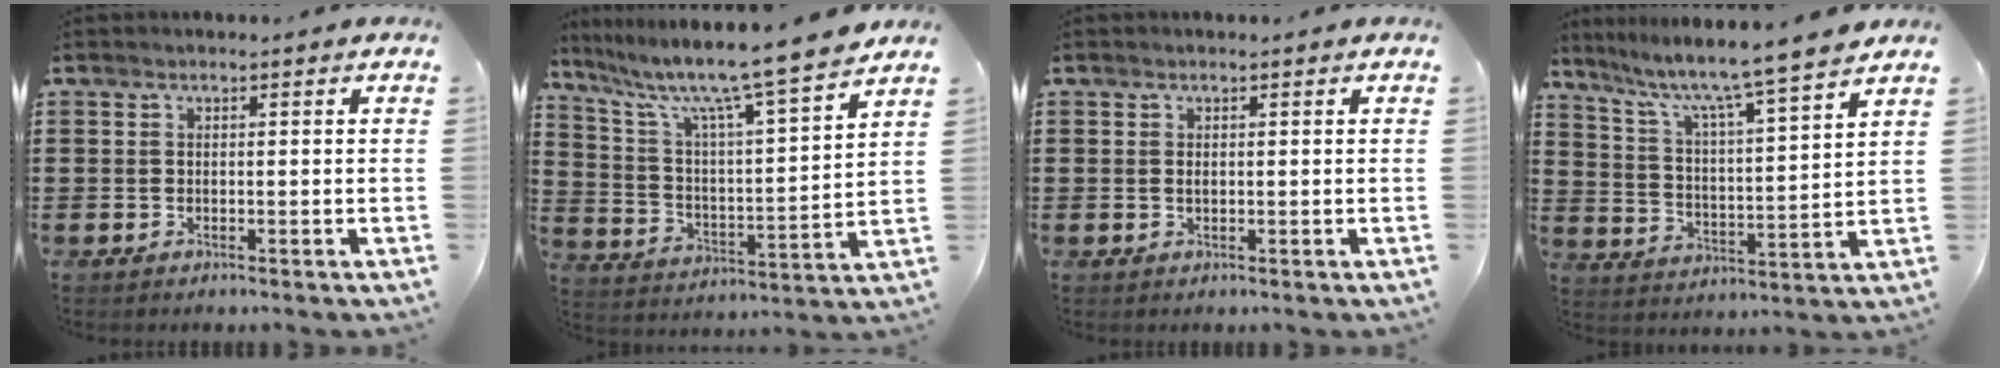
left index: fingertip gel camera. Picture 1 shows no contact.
{"total": 9.9, "force": [8.2, -0.4, 5.4], "torque": [-0.139, -0.062, 0.129]}
{"total": 0.8, "force": [0.1, 0.3, 0.7], "torque": [-0.016, 0.000, 0.002]}
{"total": 7.0, "force": [6.0, -0.6, 3.6], "torque": [-0.095, -0.050, 0.093]}